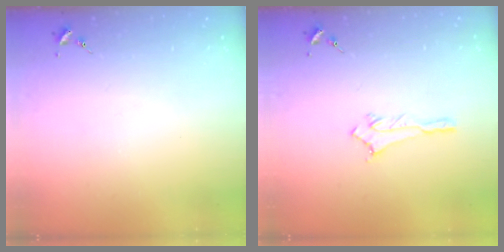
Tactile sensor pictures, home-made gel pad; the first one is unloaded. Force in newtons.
{"total": 2.8, "press": 2.8, "slide": 0.3}